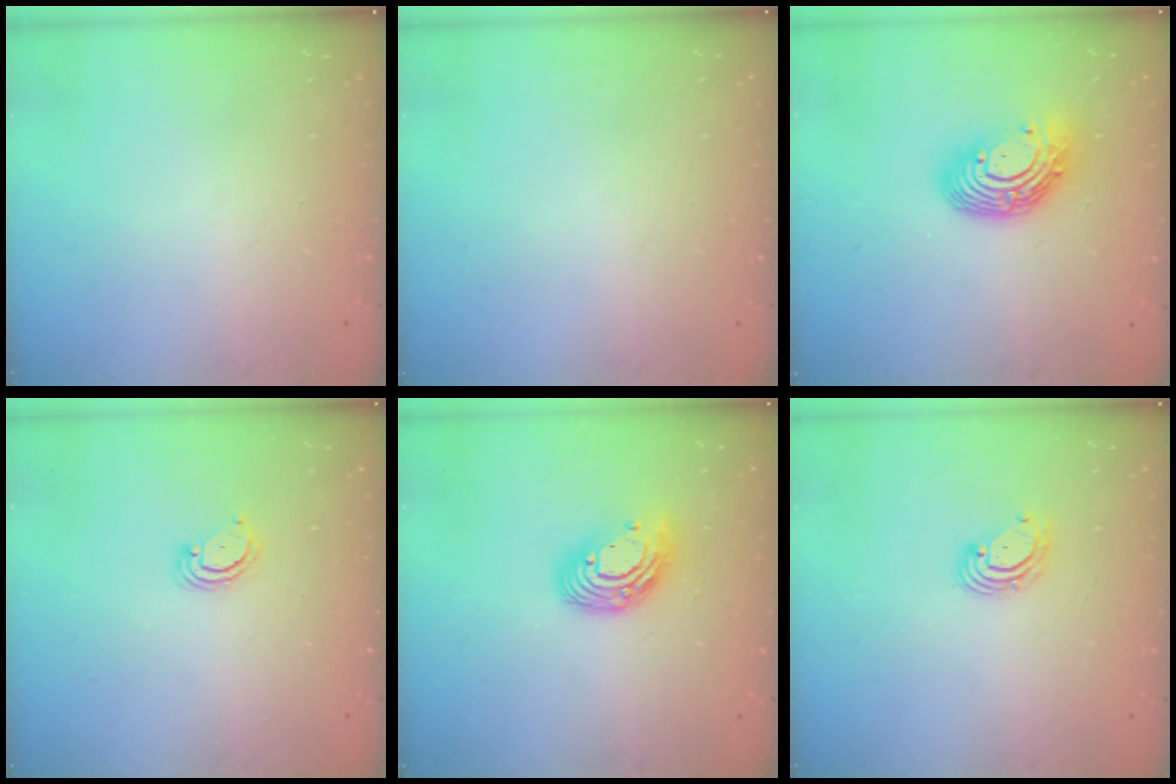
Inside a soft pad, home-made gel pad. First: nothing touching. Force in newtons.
{"total": 0.0}
{"total": 13.2, "press": 13.1, "slide": 1.3}
{"total": 3.3, "press": 3.3, "slide": 0.3}
{"total": 12.2, "press": 12.1, "slide": 1.1}
{"total": 4.0, "press": 4.0, "slide": 0.4}